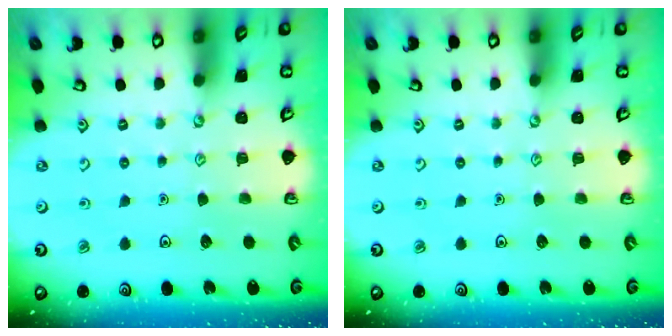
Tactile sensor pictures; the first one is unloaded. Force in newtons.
{"total": 0.0}